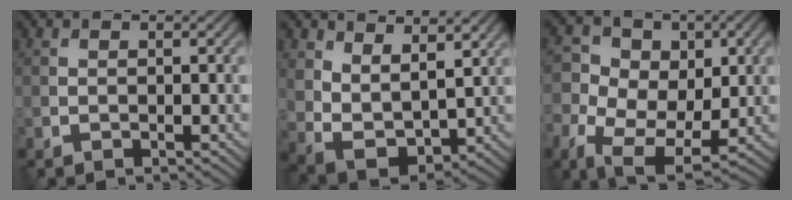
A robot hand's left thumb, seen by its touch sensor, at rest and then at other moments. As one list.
[{"total": 8.4, "force": [4.6, 4.7, 5.2], "torque": [-0.131, -0.012, 0.092]}, {"total": 10.0, "force": [-1.5, 7.5, 6.5], "torque": [-0.139, -0.015, -0.034]}]